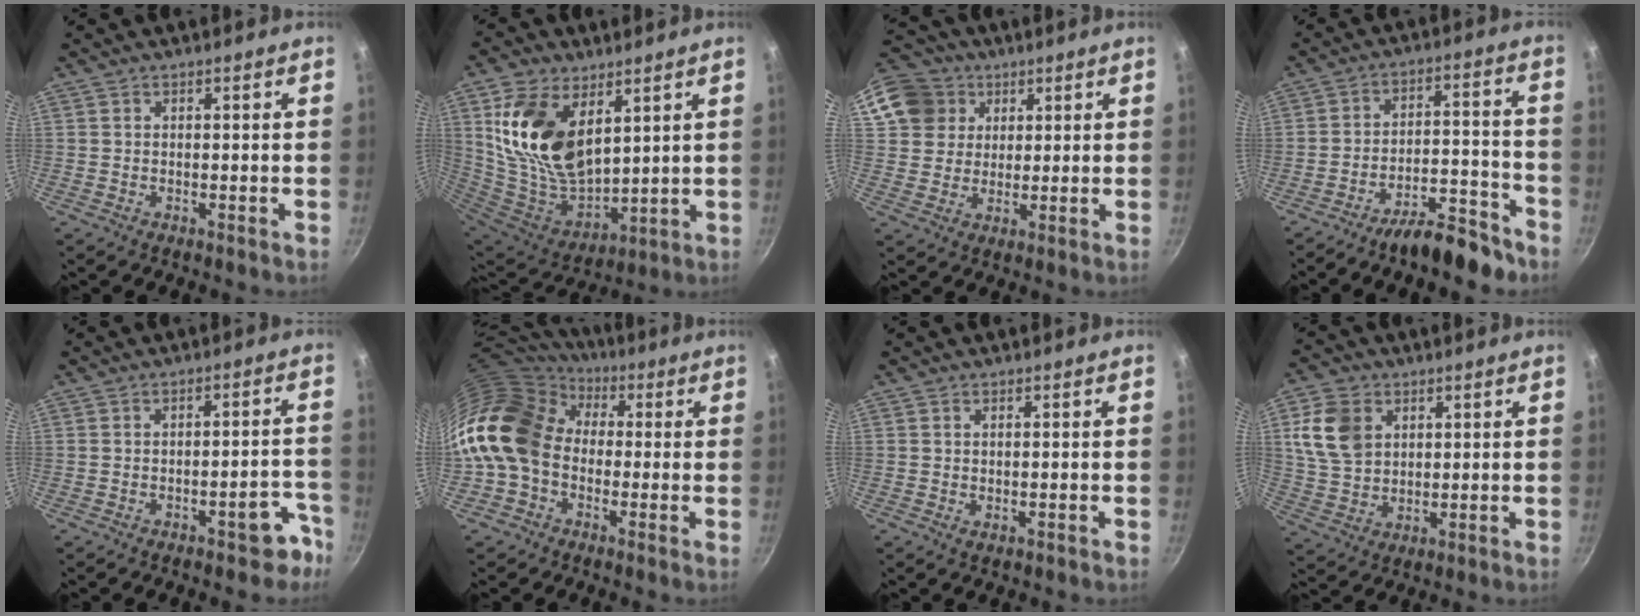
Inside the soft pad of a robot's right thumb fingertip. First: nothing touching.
{"total": 19.3, "force": [7.2, 11.3, 13.9], "torque": [-0.252, -0.054, 0.152]}
{"total": 12.7, "force": [5.3, 10.9, 4.0], "torque": [-0.064, 0.017, 0.095]}
{"total": 10.7, "force": [-8.2, 3.5, 5.9], "torque": [-0.068, 0.084, -0.123]}
{"total": 6.4, "force": [-3.9, 2.8, 4.1], "torque": [-0.012, 0.051, -0.037]}
{"total": 17.8, "force": [0.1, 14.0, 11.0], "torque": [-0.201, 0.042, -0.018]}
{"total": 0.9, "force": [0.0, 0.3, 0.8], "torque": [-0.013, -0.002, -0.002]}
{"total": 10.5, "force": [3.4, 7.8, 6.1], "torque": [-0.102, -0.003, 0.071]}